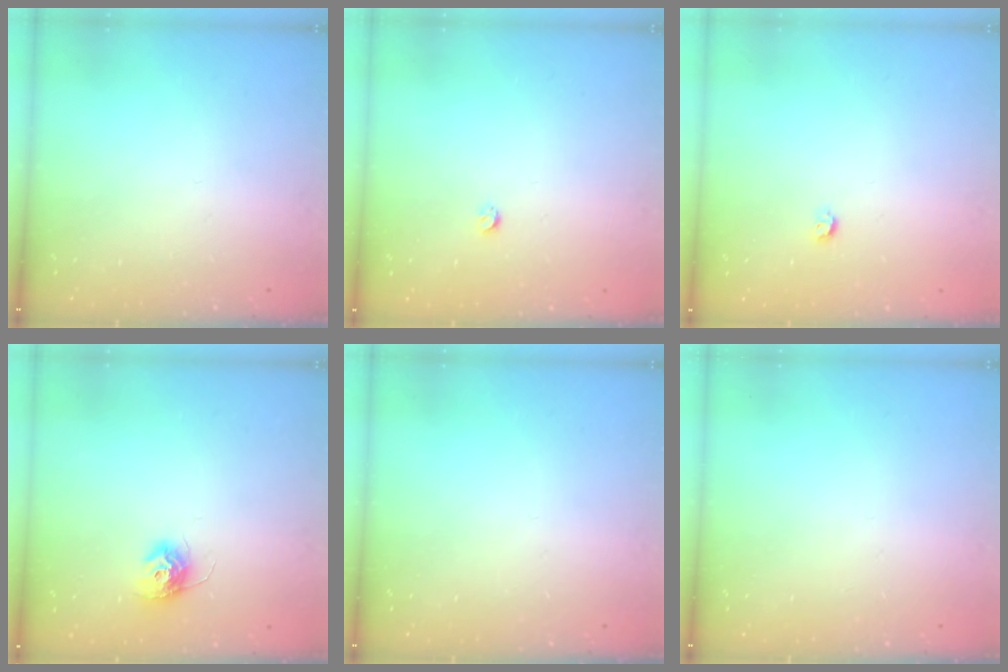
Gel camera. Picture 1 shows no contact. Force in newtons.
{"total": 3.0, "press": 3.0, "slide": 0.5}
{"total": 3.5, "press": 3.4, "slide": 0.6}
{"total": 9.7, "press": 9.7, "slide": 0.2}
{"total": 0.0}
{"total": 0.0}